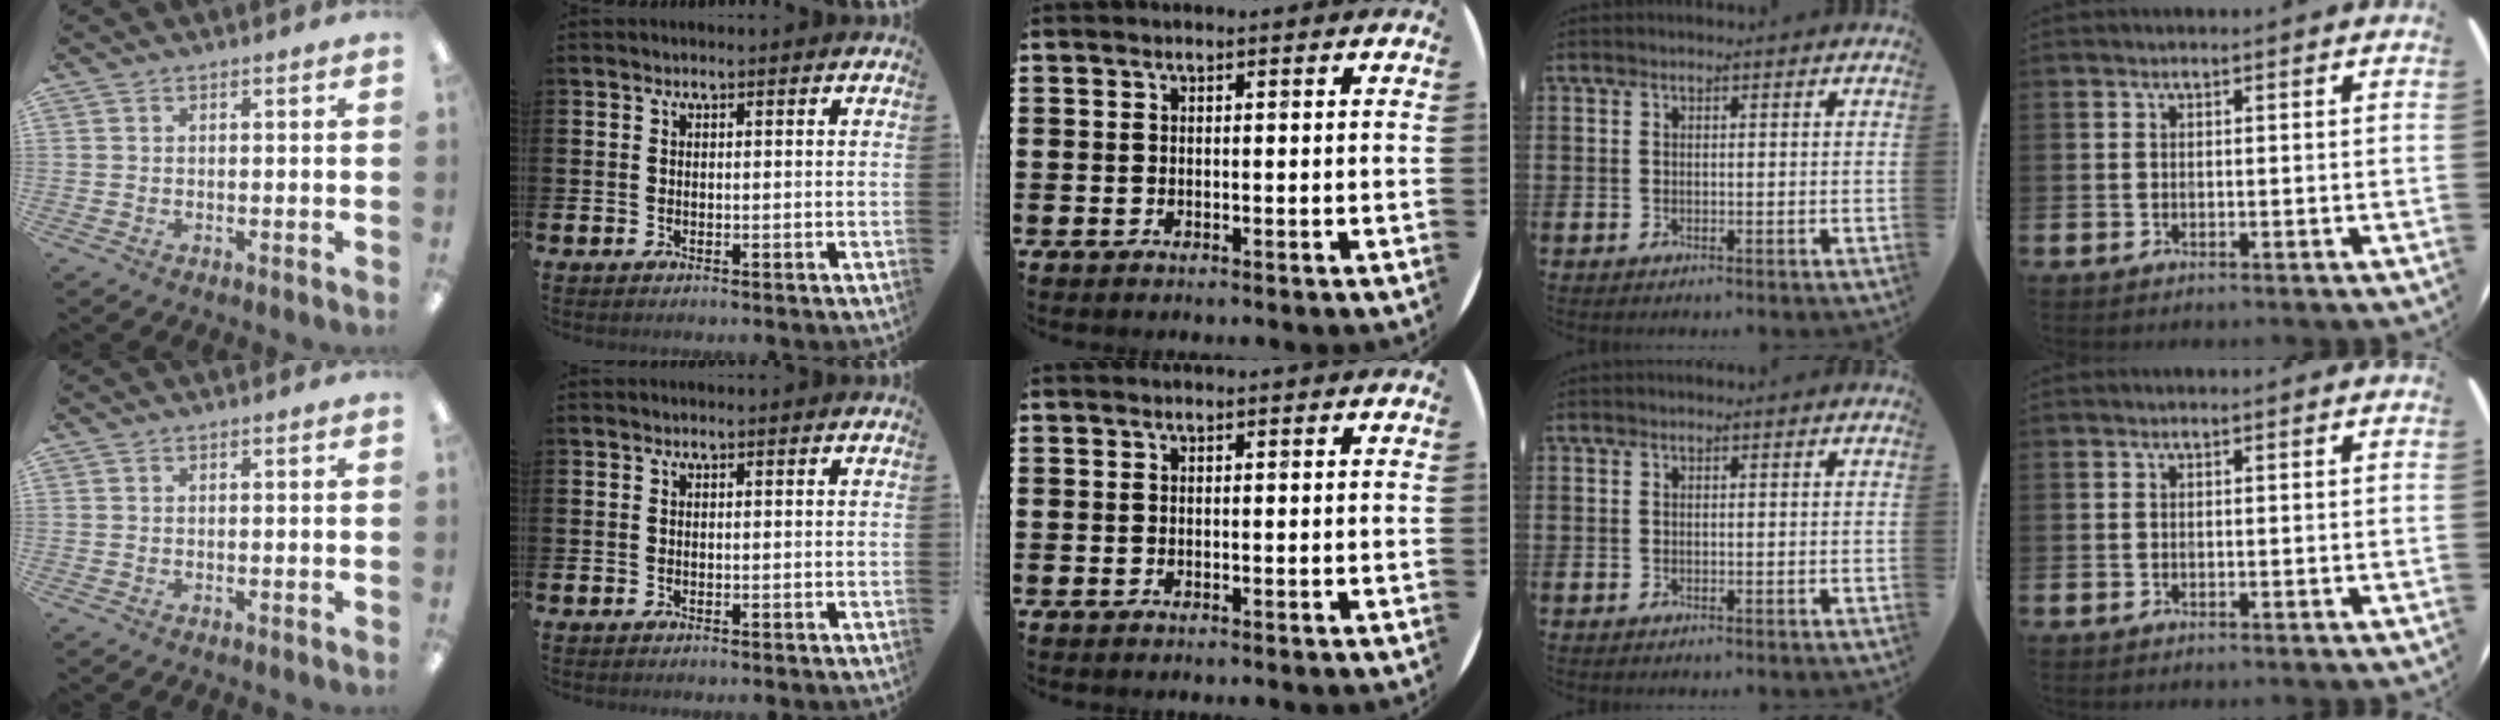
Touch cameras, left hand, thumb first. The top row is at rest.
{}